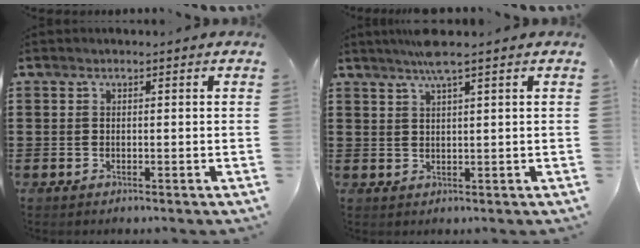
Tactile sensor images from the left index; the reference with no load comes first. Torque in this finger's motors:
{"motor_torque": [1.29, -0.46, 0.15, 0.11]}